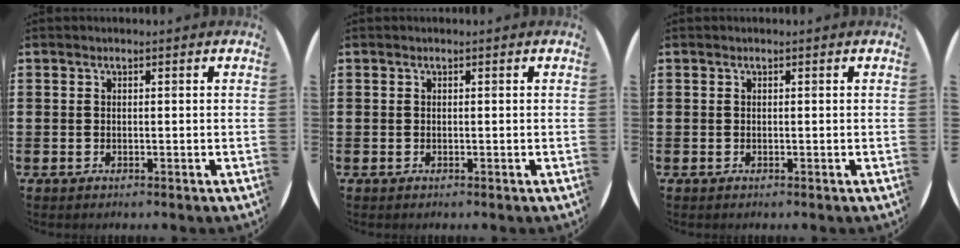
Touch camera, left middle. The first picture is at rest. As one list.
[{"total": 0.0}, {"total": 0.0}]